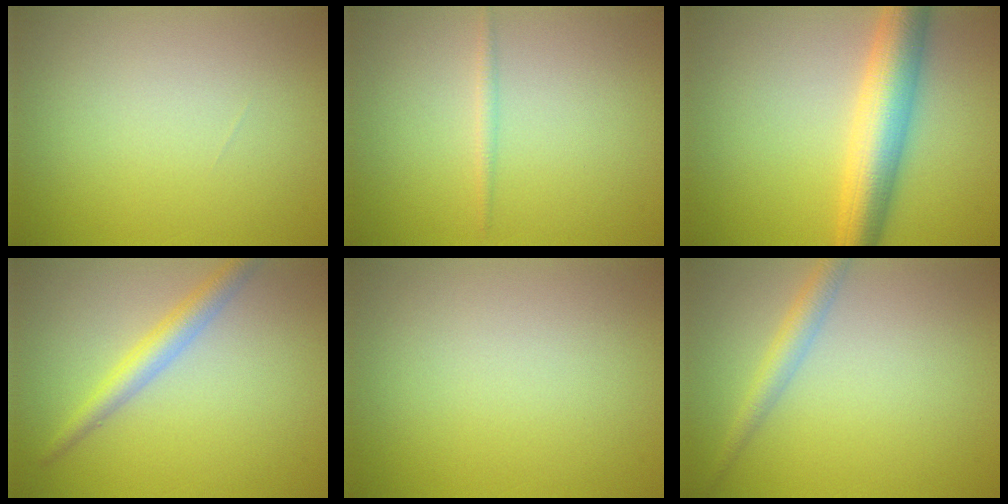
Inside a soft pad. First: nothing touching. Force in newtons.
{"total": 0.9, "press": 0.9, "slide": 0.0}
{"total": 6.7, "press": 6.7, "slide": 0.1}
{"total": 2.8, "press": 2.8, "slide": 0.0}
{"total": 0.0}
{"total": 2.2, "press": 2.2, "slide": 0.1}